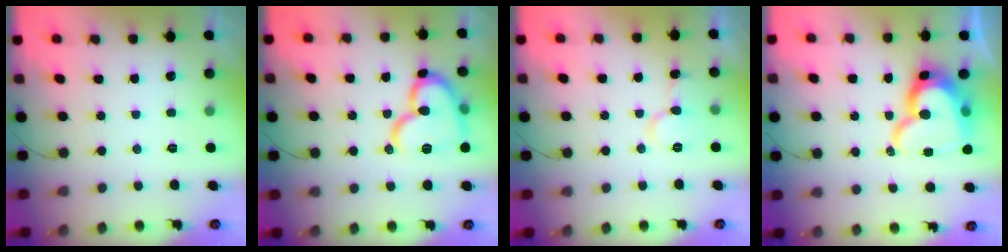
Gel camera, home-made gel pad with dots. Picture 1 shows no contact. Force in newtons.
{"total": 16.7, "press": 16.6, "slide": 1.9}
{"total": 7.9, "press": 7.9, "slide": 0.8}
{"total": 18.5, "press": 18.4, "slide": 1.6}